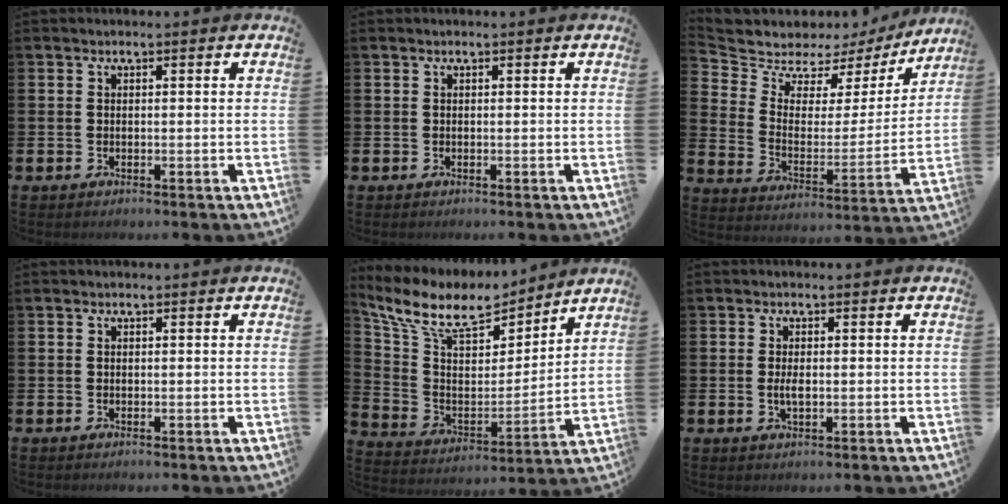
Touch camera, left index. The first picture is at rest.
{"total": 0.0}
{"total": 6.3, "force": [5.3, 3.3, 0.7], "torque": [-0.062, -0.039, 0.091]}
{"total": 0.0}
{"total": 10.8, "force": [9.2, 4.0, 3.9], "torque": [-0.121, -0.055, 0.162]}
{"total": 1.9, "force": [0.0, 0.8, 1.8], "torque": [-0.034, 0.002, -0.001]}